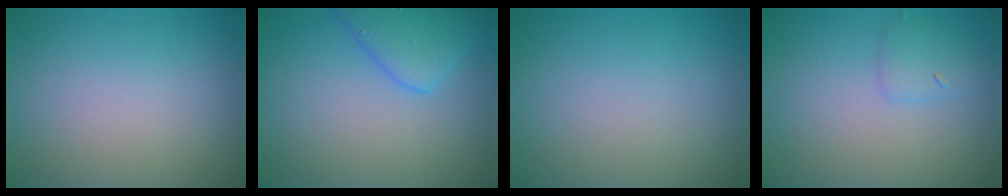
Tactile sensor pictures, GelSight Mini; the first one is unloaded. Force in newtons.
{"total": 2.9, "press": 2.9, "slide": 0.0}
{"total": 0.0}
{"total": 1.5, "press": 1.5, "slide": 0.1}